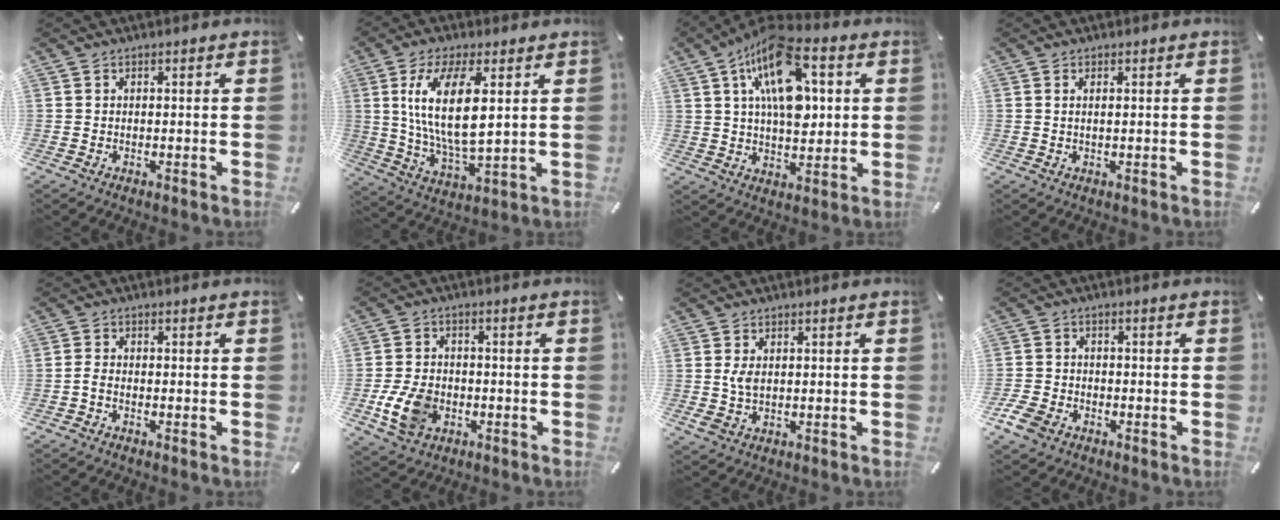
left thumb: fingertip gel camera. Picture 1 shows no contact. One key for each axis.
{"total": 14.1, "fx": 3.9, "fy": 5.6, "fz": 12.3, "tx": -0.257, "ty": -0.015, "tz": 0.064}
{"total": 18.4, "fx": 6.2, "fy": 10.0, "fz": 14.2, "tx": -0.258, "ty": -0.010, "tz": 0.102}
{"total": 1.1, "fx": 0.3, "fy": 0.1, "fz": 1.0, "tx": -0.022, "ty": -0.005, "tz": 0.006}
{"total": 1.6, "fx": -1.0, "fy": 0.6, "fz": 1.2, "tx": -0.022, "ty": 0.002, "tz": -0.016}
{"total": 9.3, "fx": -2.7, "fy": 6.8, "fz": 5.8, "tx": -0.122, "ty": 0.001, "tz": -0.051}
{"total": 3.6, "fx": 0.4, "fy": 2.2, "fz": 2.9, "tx": -0.072, "ty": -0.003, "tz": 0.004}
{"total": 5.2, "fx": -3.0, "fy": 3.6, "fz": 2.2, "tx": -0.059, "ty": 0.010, "tz": -0.059}